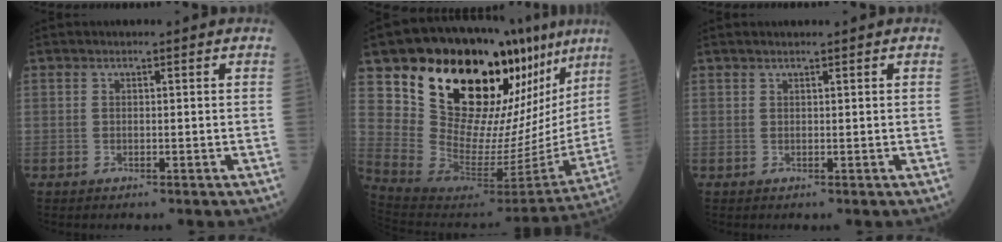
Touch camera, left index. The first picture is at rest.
{"total": 26.0, "force": [18.6, 6.4, 16.9], "torque": [-0.254, -0.051, 0.290]}
{"total": 1.8, "force": [1.7, 0.1, 0.6], "torque": [-0.007, 0.021, 0.032]}